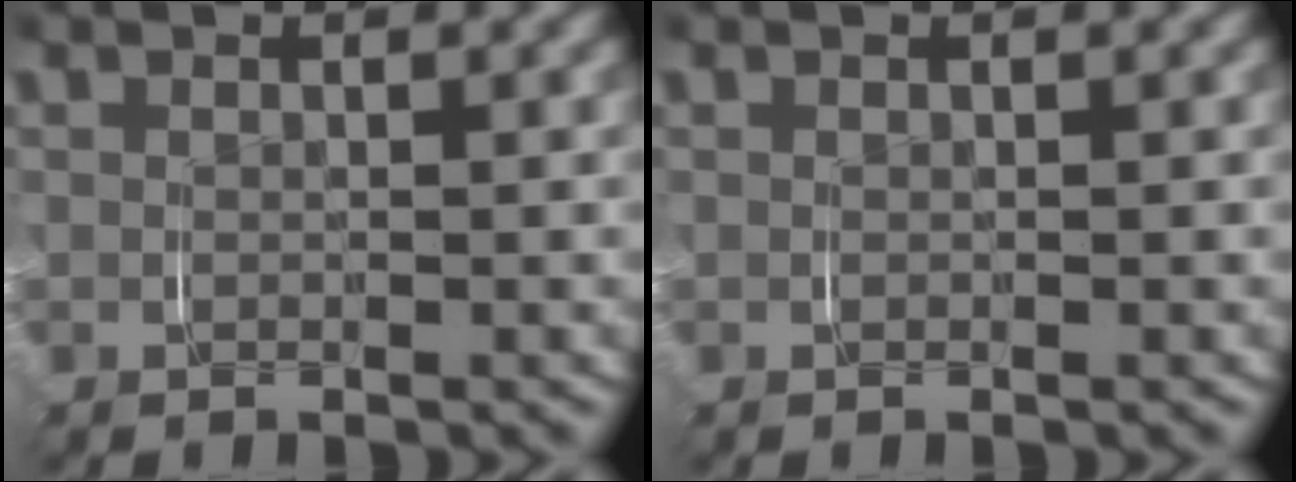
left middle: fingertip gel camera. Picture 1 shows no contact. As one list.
[{"total": 0.0}]